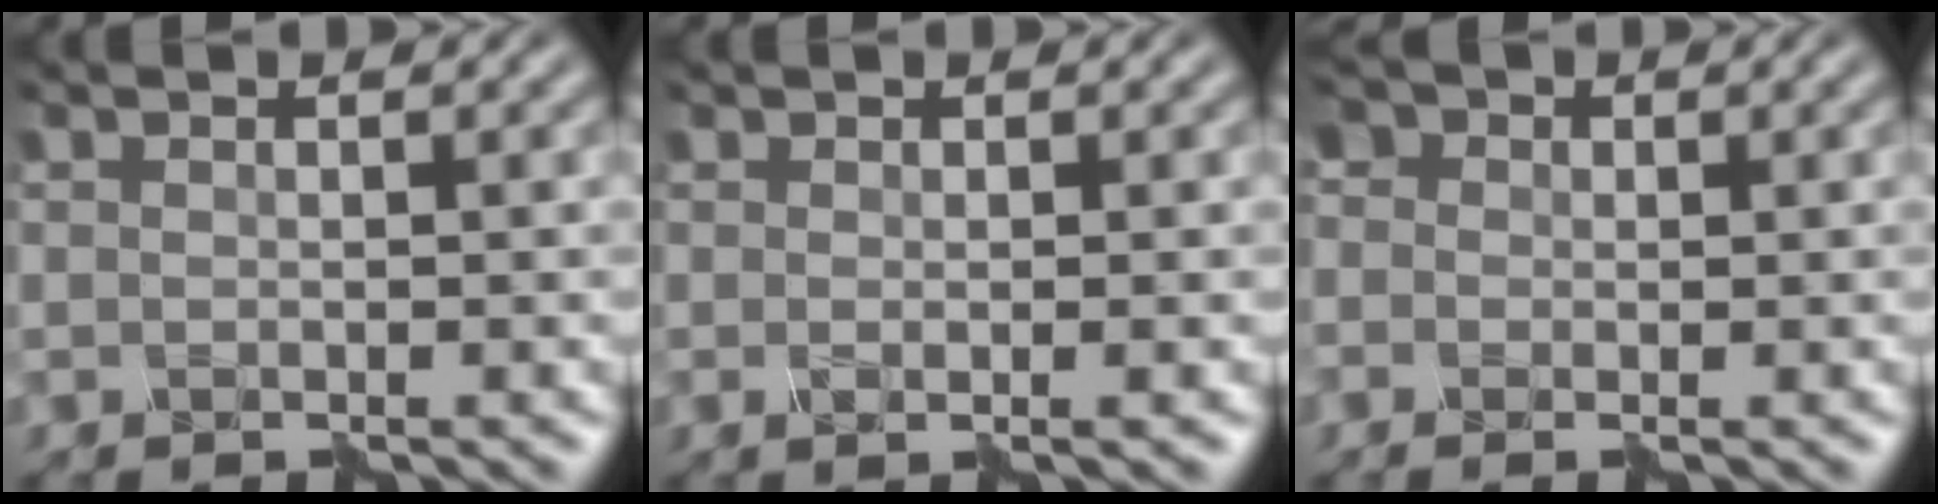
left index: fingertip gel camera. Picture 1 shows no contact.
{"total": 0.6, "force": [-0.2, -0.2, 0.6], "torque": [-0.009, -0.001, -0.002]}
{"total": 4.0, "force": [1.0, 3.1, 2.3], "torque": [-0.064, 0.011, -0.002]}